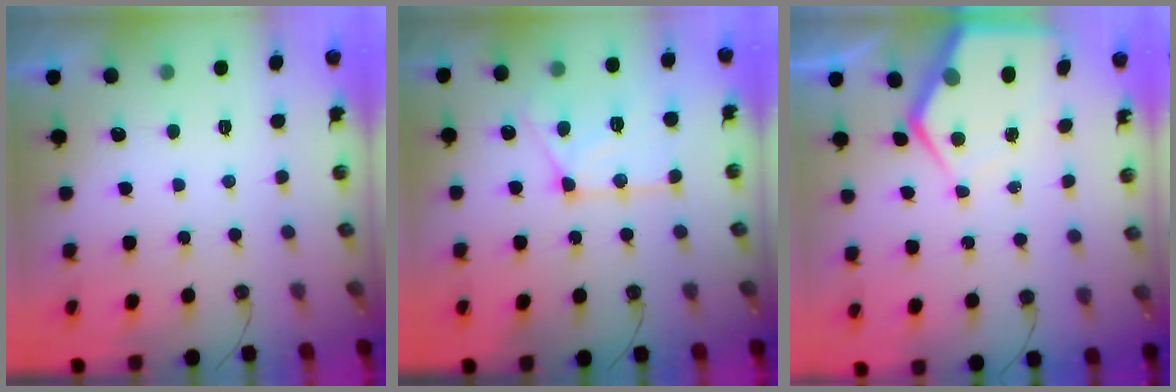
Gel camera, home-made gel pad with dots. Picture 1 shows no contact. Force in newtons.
{"total": 14.9, "press": 14.8, "slide": 1.5}
{"total": 9.0, "press": 8.9, "slide": 1.1}